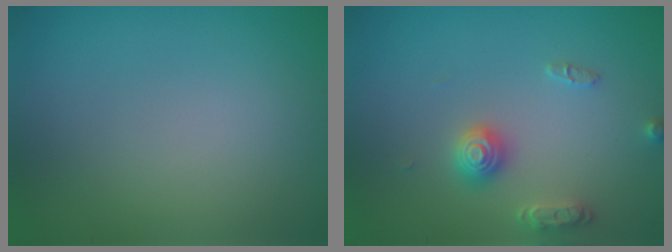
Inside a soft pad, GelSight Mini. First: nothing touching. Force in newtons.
{"total": 2.8, "press": 2.8, "slide": 0.3}